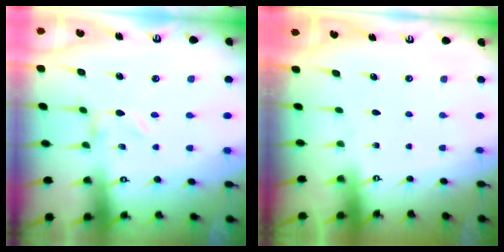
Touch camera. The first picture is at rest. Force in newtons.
{"total": 0.0}